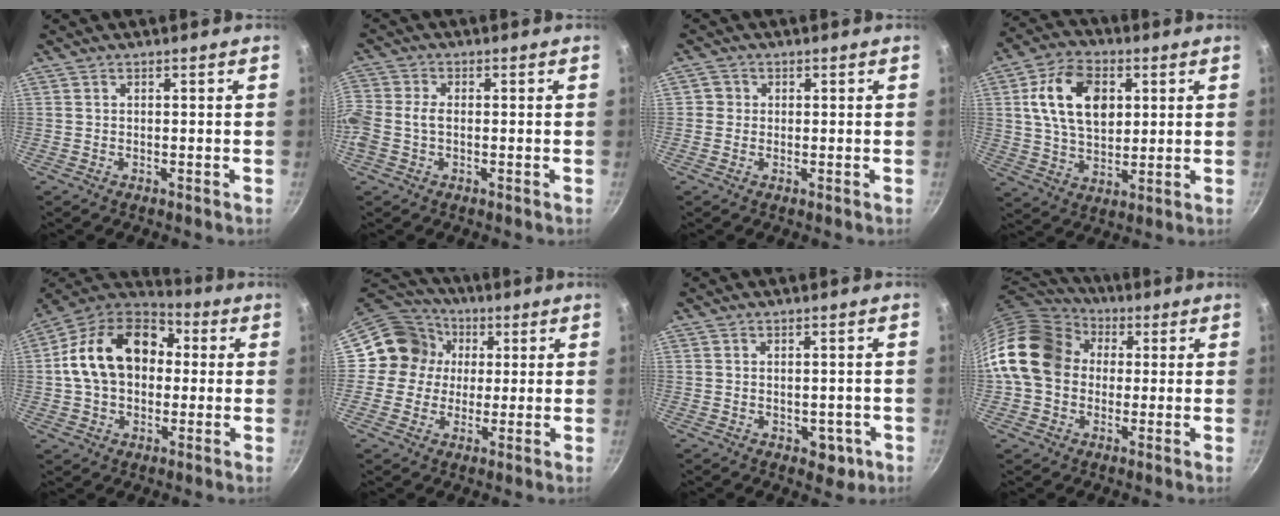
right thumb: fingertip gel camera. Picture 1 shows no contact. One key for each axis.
{"total": 5.3, "fx": -1.0, "fy": 3.8, "fz": 3.7, "tx": -0.089, "ty": 0.010, "tz": -0.032}
{"total": 2.1, "fx": 0.0, "fy": 2.1, "fz": 0.4, "tx": 0.007, "ty": 0.004, "tz": -0.005}
{"total": 14.4, "fx": 3.7, "fy": 9.5, "fz": 10.2, "tx": -0.156, "ty": -0.001, "tz": 0.062}
{"total": 20.1, "fx": 2.2, "fy": 14.5, "fz": 13.7, "tx": -0.215, "ty": 0.041, "tz": 0.023}
{"total": 11.8, "fx": 1.5, "fy": 11.2, "fz": 3.5, "tx": -0.023, "ty": 0.021, "tz": 0.002}
{"total": 4.1, "fx": -1.2, "fy": 2.8, "fz": 2.8, "tx": -0.018, "ty": 0.006, "tz": -0.009}
{"total": 18.2, "fx": 1.8, "fy": 14.6, "fz": 10.7, "tx": -0.179, "ty": 0.040, "tz": 0.019}